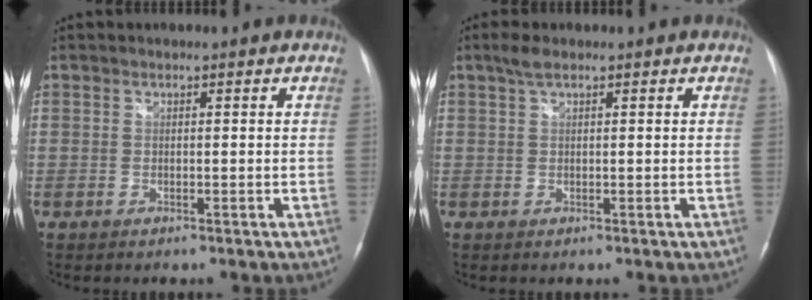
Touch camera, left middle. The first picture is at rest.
{"total": 1.9, "force": [1.4, 0.3, 1.3], "torque": [-0.036, 0.010, 0.028]}